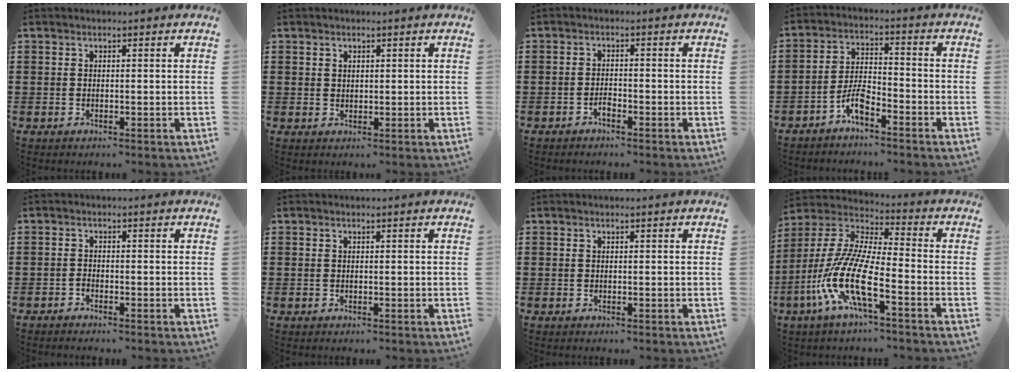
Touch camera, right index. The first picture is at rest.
{"total": 1.1, "force": [0.8, 0.7, 0.2], "torque": [-0.005, 0.002, 0.016]}
{"total": 1.6, "force": [-1.2, 0.5, 0.9], "torque": [-0.022, 0.000, -0.024]}
{"total": 5.2, "force": [-3.8, 1.5, 3.2], "torque": [-0.077, 0.003, -0.078]}
{"total": 0.9, "force": [-0.9, 0.0, 0.1], "torque": [-0.005, -0.001, -0.018]}
{"total": 0.0}
{"total": 0.0}
{"total": 11.9, "force": [-6.3, 2.2, 9.9], "torque": [-0.249, -0.023, -0.136]}